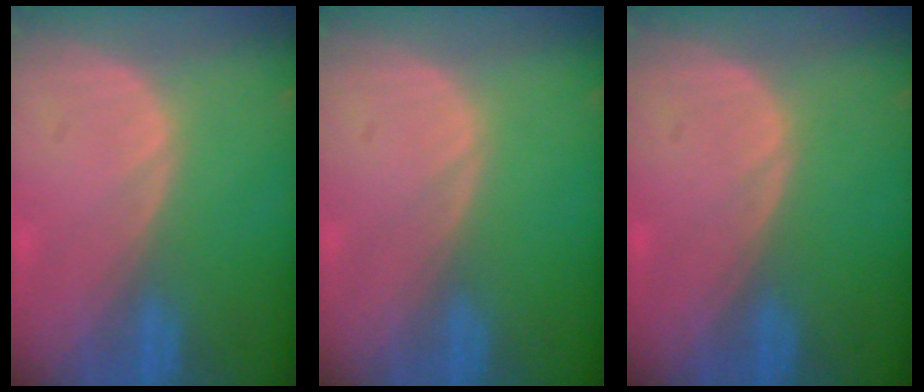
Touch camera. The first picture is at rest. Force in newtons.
{"total": 0.0}
{"total": 0.0}